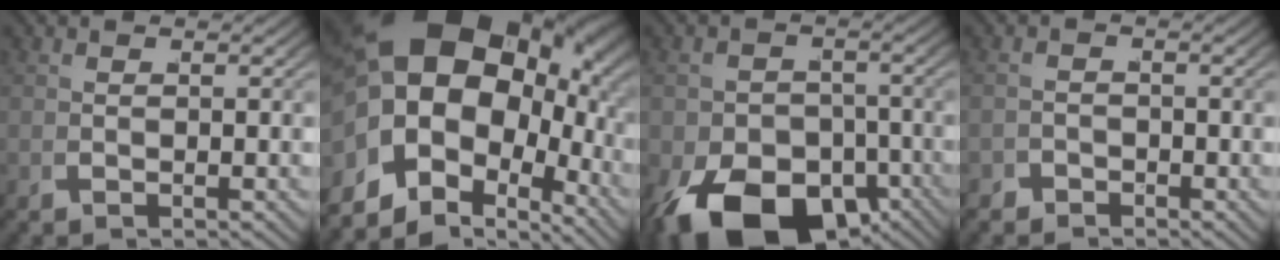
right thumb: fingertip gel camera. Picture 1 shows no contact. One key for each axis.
{"total": 22.4, "fx": 1.1, "fy": 15.4, "fz": 16.2, "tx": -0.293, "ty": -0.009, "tz": 0.005}
{"total": 13.5, "fx": -6.6, "fy": 8.2, "fz": 8.4, "tx": -0.143, "ty": -0.061, "tz": -0.075}
{"total": 2.0, "fx": -1.8, "fy": 0.7, "fz": -0.3, "tx": 0.020, "ty": -0.003, "tz": -0.034}